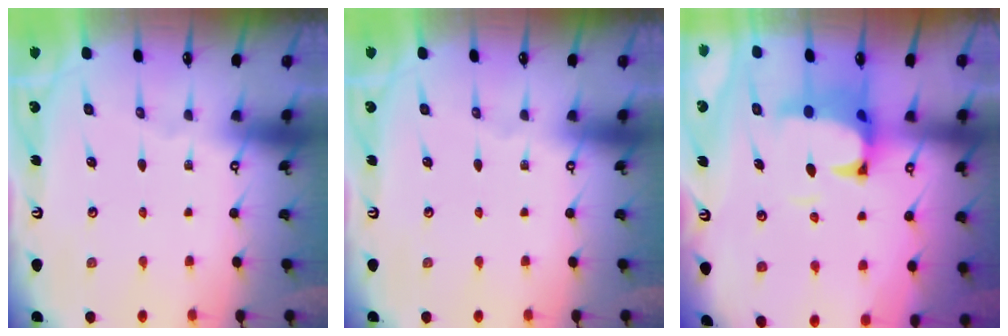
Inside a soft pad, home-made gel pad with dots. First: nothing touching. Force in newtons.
{"total": 0.0}
{"total": 2.6, "press": 2.4, "slide": 1.1}